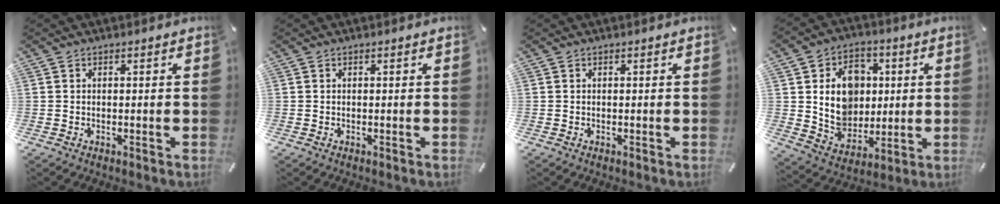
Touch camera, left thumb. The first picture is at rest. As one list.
[{"total": 0.0}, {"total": 0.0}, {"total": 14.1, "force": [2.1, 12.0, 7.1], "torque": [-0.123, 0.007, 0.045]}]